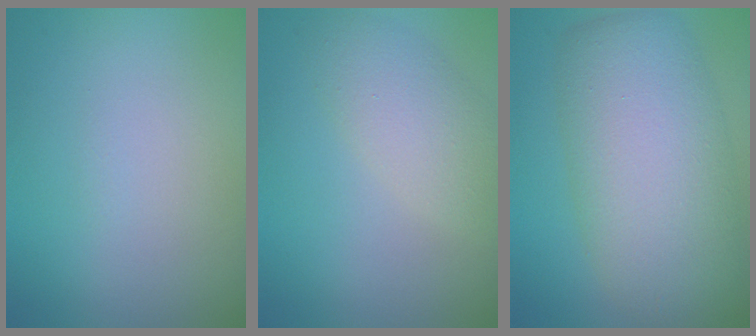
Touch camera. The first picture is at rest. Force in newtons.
{"total": 3.6, "press": 3.6, "slide": 0.2}
{"total": 8.9, "press": 8.9, "slide": 0.1}